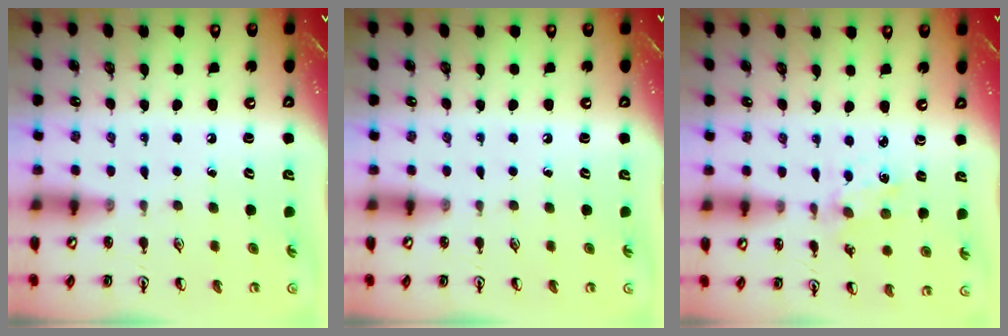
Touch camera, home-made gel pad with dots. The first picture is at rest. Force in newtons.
{"total": 0.0}
{"total": 0.9, "press": 0.8, "slide": 0.2}